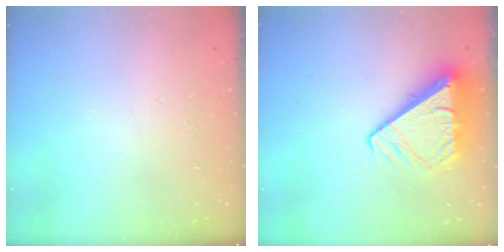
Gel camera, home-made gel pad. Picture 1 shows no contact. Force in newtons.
{"total": 10.8, "press": 10.7, "slide": 1.2}